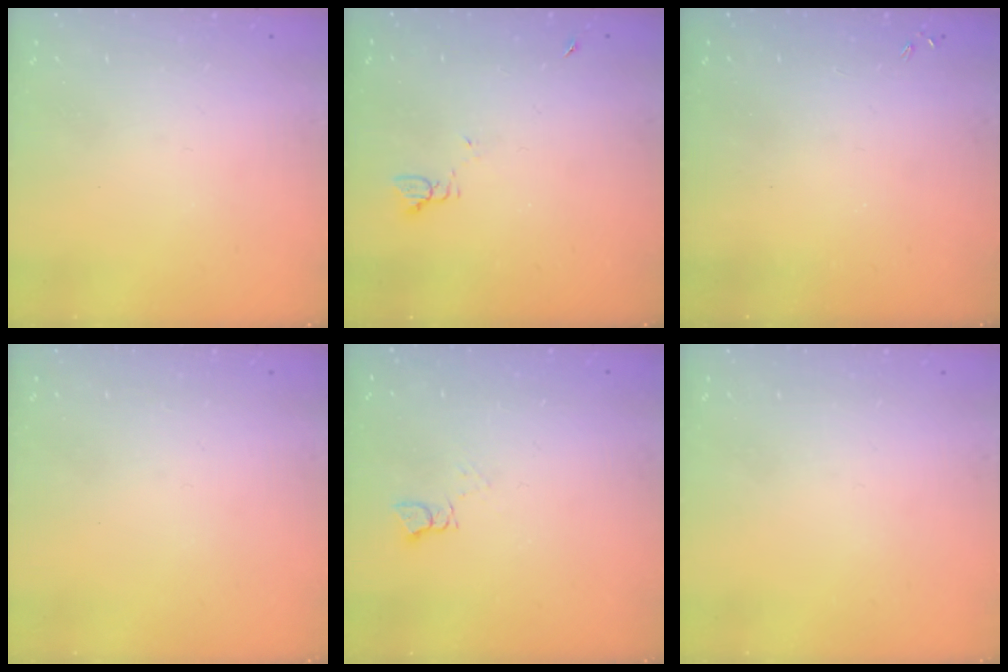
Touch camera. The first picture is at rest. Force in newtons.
{"total": 2.7, "press": 2.7, "slide": 0.3}
{"total": 0.0}
{"total": 0.0}
{"total": 3.2, "press": 3.2, "slide": 0.4}
{"total": 0.0}